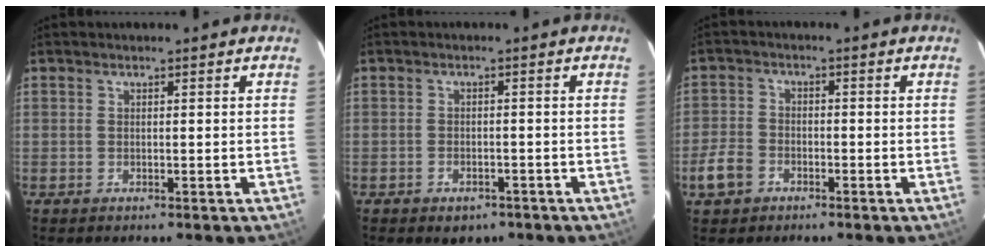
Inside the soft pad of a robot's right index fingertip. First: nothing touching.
{"total": 4.2, "force": [-2.8, 2.8, 1.6], "torque": [-0.034, 0.001, -0.031]}
{"total": 5.8, "force": [-3.0, 4.3, 2.4], "torque": [-0.062, 0.009, -0.056]}